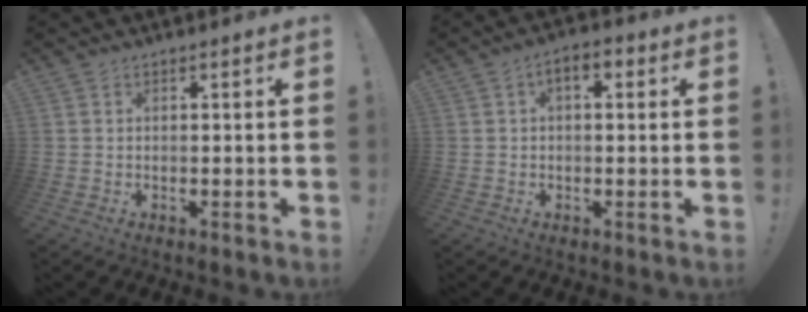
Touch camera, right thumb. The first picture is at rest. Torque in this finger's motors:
{"motor_torque": [0.35, 1.27, 0.76, -0.10, -0.02]}